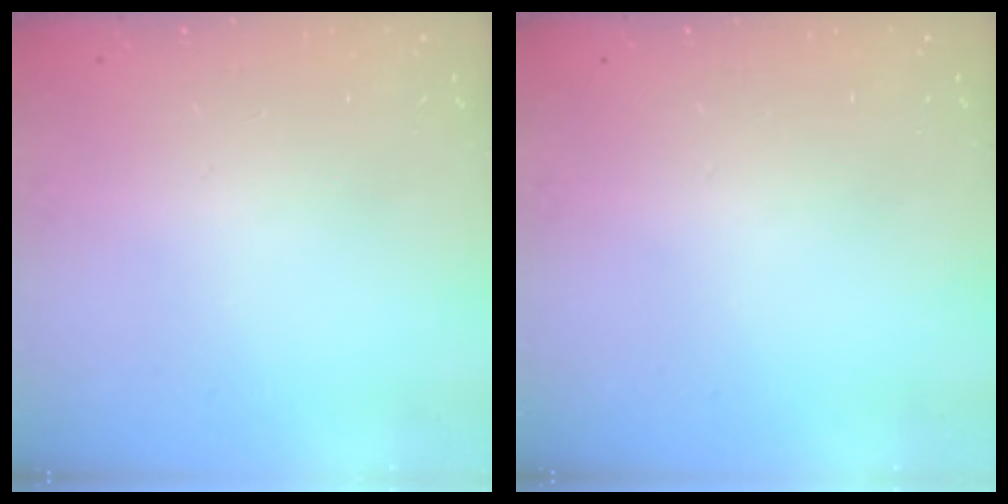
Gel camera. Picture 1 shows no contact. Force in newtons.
{"total": 0.0}